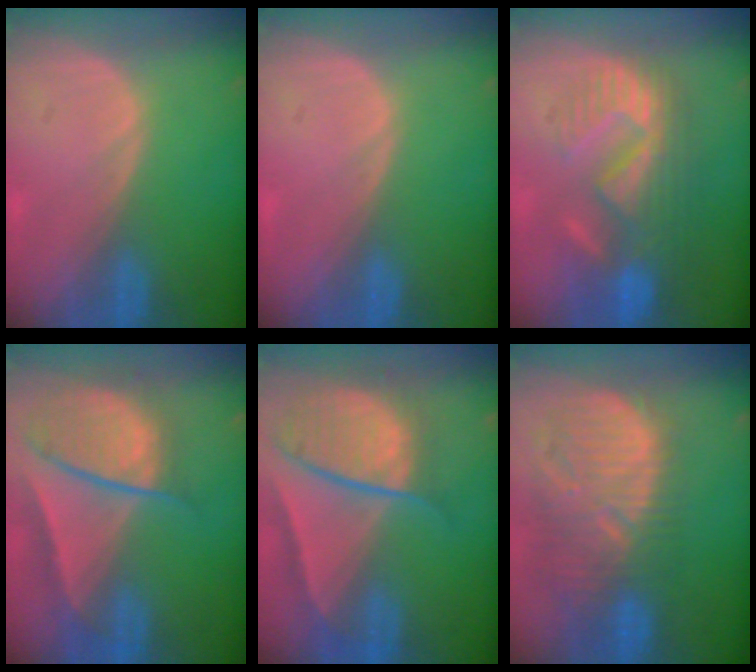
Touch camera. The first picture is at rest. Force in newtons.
{"total": 0.0}
{"total": 10.4, "press": 9.6, "slide": 3.8}
{"total": 9.4, "press": 7.9, "slide": 5.1}
{"total": 10.2, "press": 8.6, "slide": 5.4}
{"total": 12.6, "press": 11.2, "slide": 5.8}